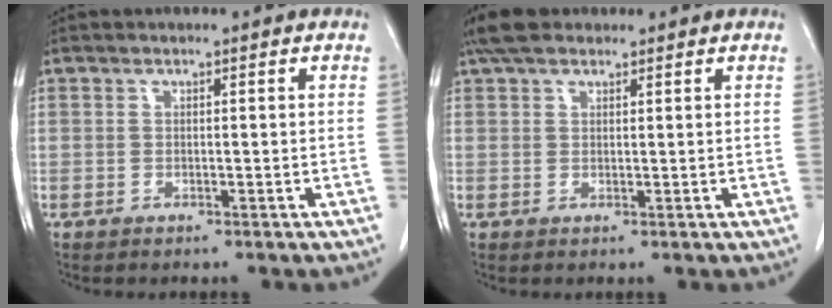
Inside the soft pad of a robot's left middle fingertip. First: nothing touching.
{"total": 4.4, "force": [3.5, 2.0, 1.9], "torque": [-0.041, 0.020, 0.065]}